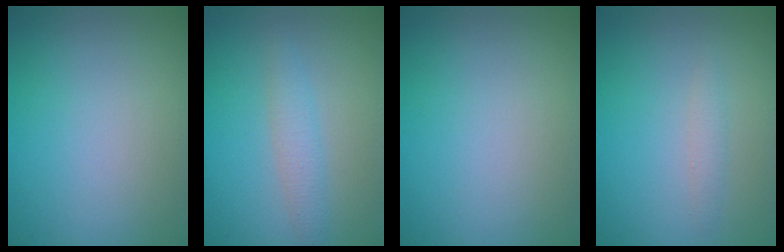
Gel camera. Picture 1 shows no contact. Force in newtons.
{"total": 1.9, "press": 1.9, "slide": 0.1}
{"total": 0.0}
{"total": 1.0, "press": 1.0, "slide": 0.0}